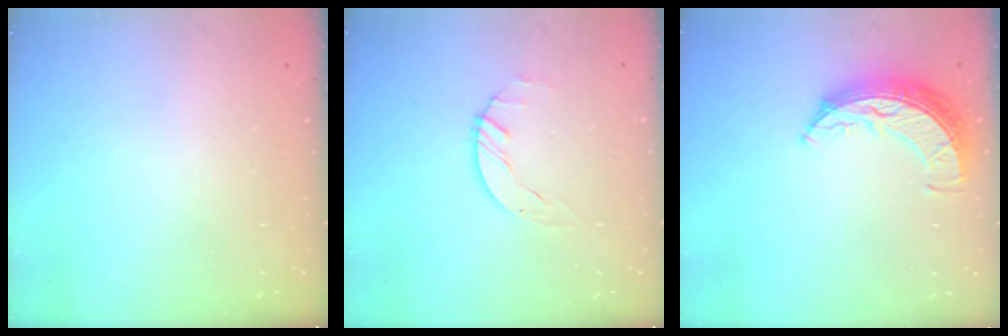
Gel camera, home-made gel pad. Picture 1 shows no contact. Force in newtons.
{"total": 1.5, "press": 1.5, "slide": 0.2}
{"total": 8.4, "press": 8.4, "slide": 0.7}